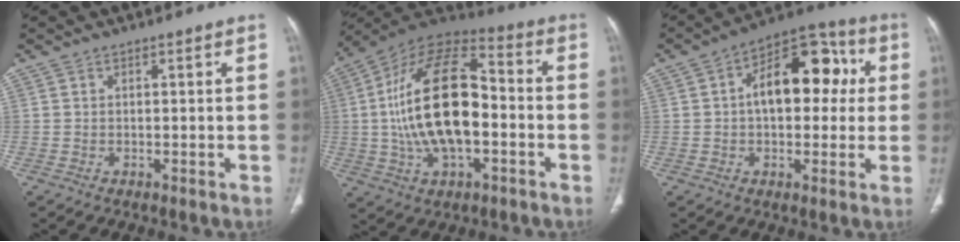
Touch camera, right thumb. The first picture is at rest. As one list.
[{"total": 22.4, "force": [-1.9, 11.5, 19.1], "torque": [-0.345, 0.036, -0.033]}, {"total": 15.7, "force": [2.2, 9.2, 12.5], "torque": [-0.142, 0.039, 0.024]}]